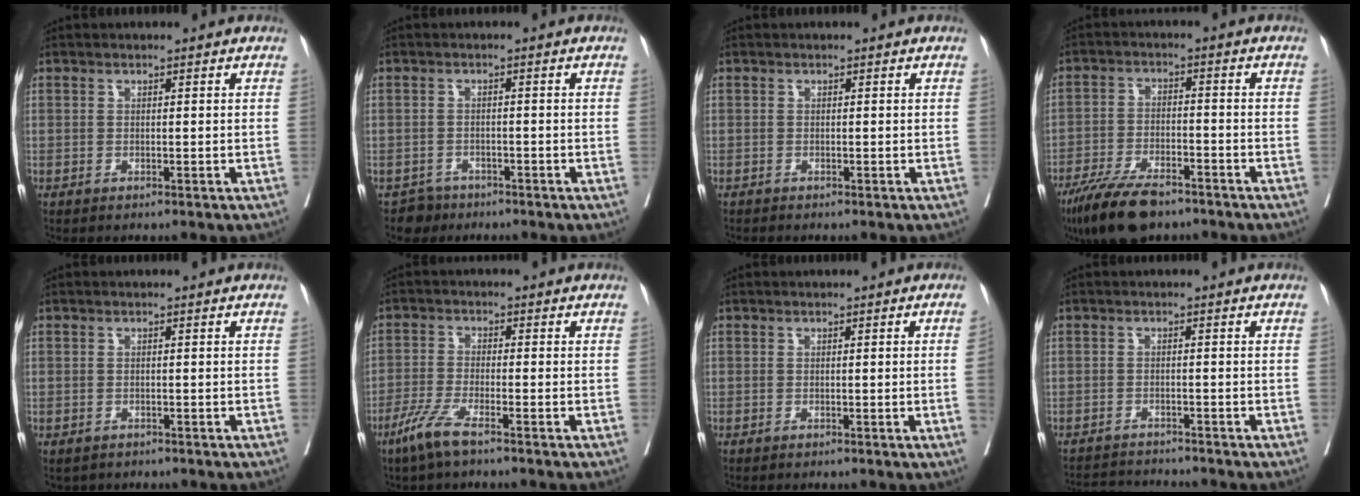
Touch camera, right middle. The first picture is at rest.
{"total": 2.3, "force": [-1.7, 1.4, -0.5], "torque": [0.006, 0.005, -0.027]}
{"total": 0.0}
{"total": 10.5, "force": [-7.9, 3.3, 6.0], "torque": [-0.110, -0.019, -0.140]}
{"total": 2.0, "force": [-1.4, 1.4, 0.4], "torque": [-0.013, -0.003, -0.018]}
{"total": 4.9, "force": [-3.4, 0.2, 3.6], "torque": [-0.080, -0.011, -0.073]}
{"total": 1.9, "force": [-0.2, -0.9, 1.6], "torque": [-0.023, -0.003, 0.001]}
{"total": 4.5, "force": [-4.5, -0.7, 0.0], "torque": [-0.001, -0.010, -0.074]}